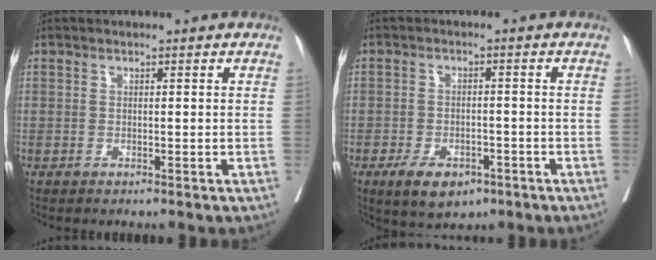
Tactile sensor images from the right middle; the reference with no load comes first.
{"total": 7.2, "force": [-4.4, 3.7, 4.2], "torque": [-0.068, -0.002, -0.067]}